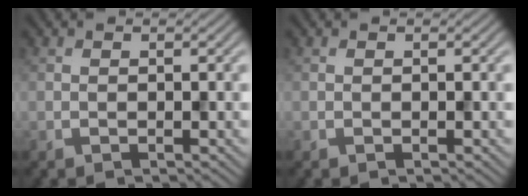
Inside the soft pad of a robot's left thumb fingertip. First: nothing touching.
{"total": 0.0}